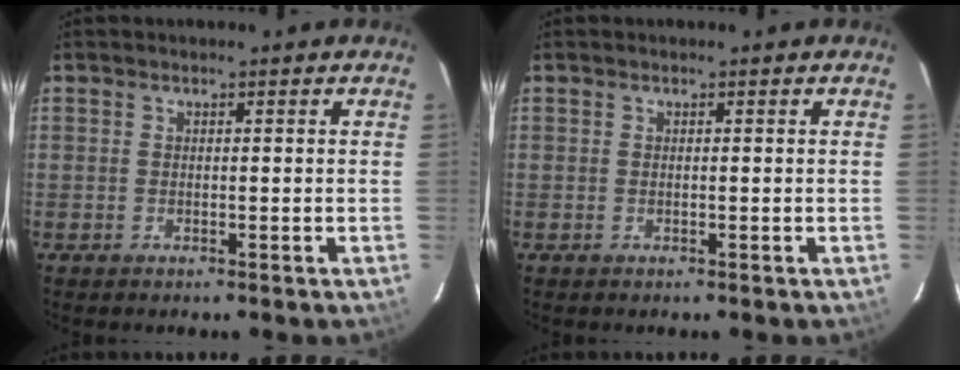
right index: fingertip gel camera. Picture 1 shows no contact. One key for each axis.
{"total": 0.0}